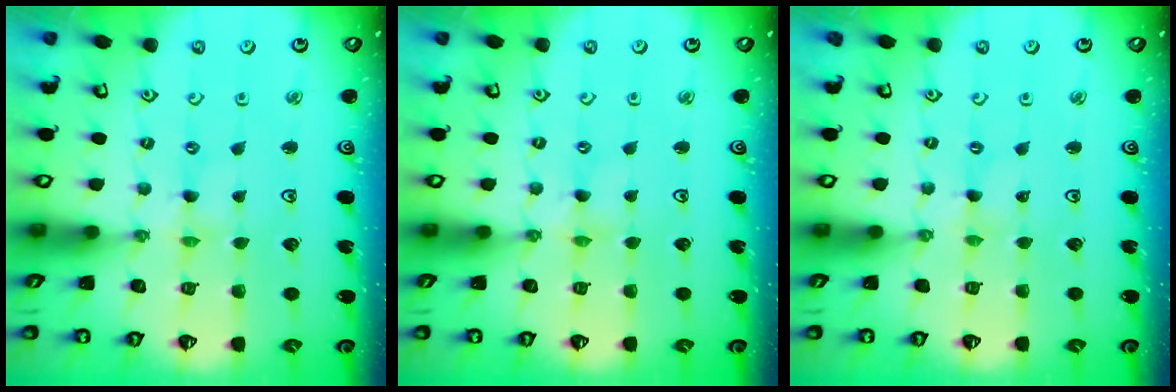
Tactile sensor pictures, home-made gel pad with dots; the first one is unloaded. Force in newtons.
{"total": 1.2, "press": 1.2, "slide": 0.3}
{"total": 0.0}